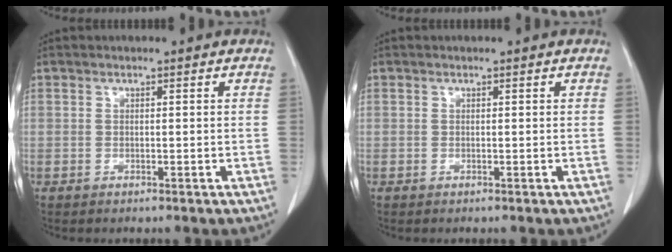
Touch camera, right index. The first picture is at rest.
{"total": 0.0}